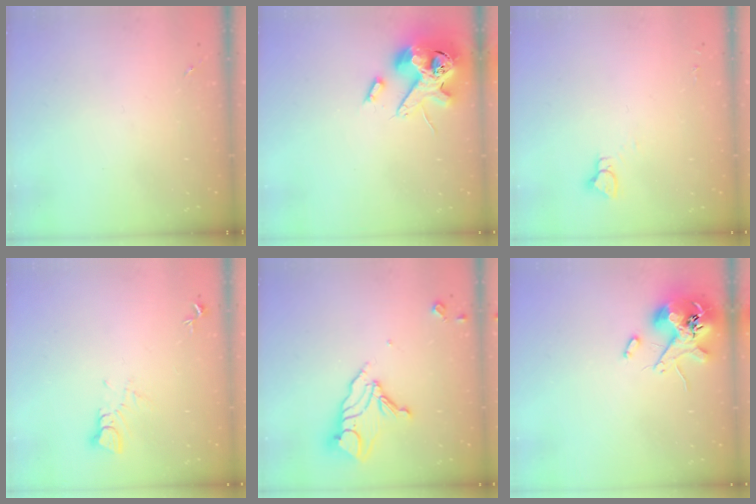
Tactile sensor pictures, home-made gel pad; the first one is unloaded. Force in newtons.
{"total": 15.3, "press": 15.1, "slide": 2.6}
{"total": 3.3, "press": 3.3, "slide": 0.2}
{"total": 3.5, "press": 3.5, "slide": 0.3}
{"total": 12.2, "press": 12.1, "slide": 1.2}
{"total": 11.8, "press": 11.6, "slide": 1.8}